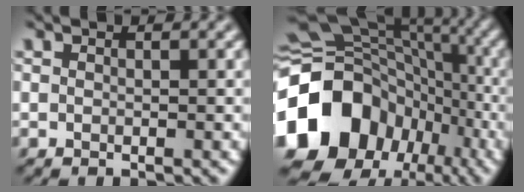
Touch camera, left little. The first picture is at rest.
{"total": 17.4, "force": [-6.1, 14.1, 8.1], "torque": [-0.199, 0.007, -0.121]}